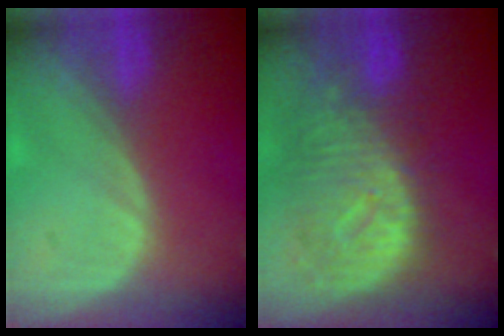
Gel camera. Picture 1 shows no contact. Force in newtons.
{"total": 10.9, "press": 9.6, "slide": 5.2}